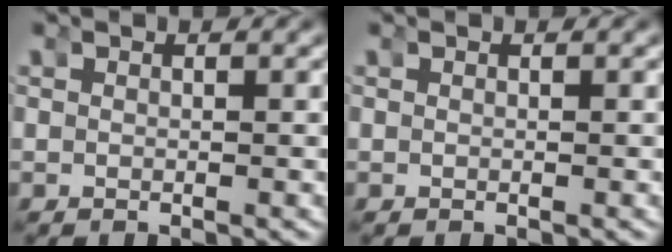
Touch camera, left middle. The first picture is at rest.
{"total": 0.0}